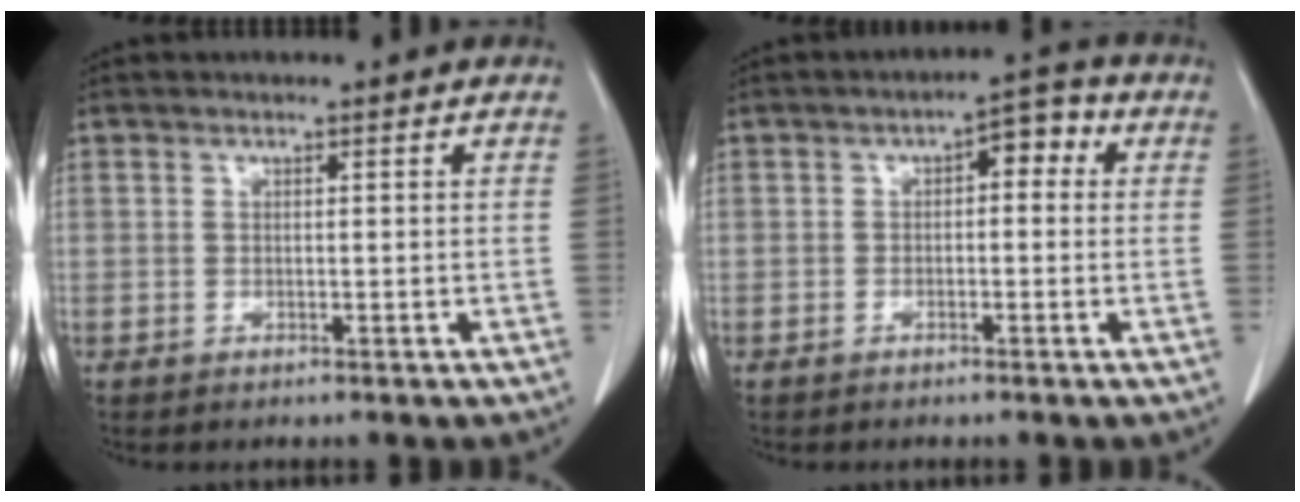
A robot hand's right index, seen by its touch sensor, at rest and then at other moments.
{"total": 4.3, "force": [0.6, 2.0, 3.7], "torque": [-0.046, 0.027, 0.000]}